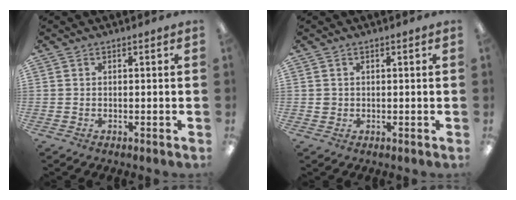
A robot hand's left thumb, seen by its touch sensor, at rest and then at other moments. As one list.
[{"total": 1.2, "force": [0.2, 1.1, 0.2], "torque": [-0.004, 0.005, 0.003]}]